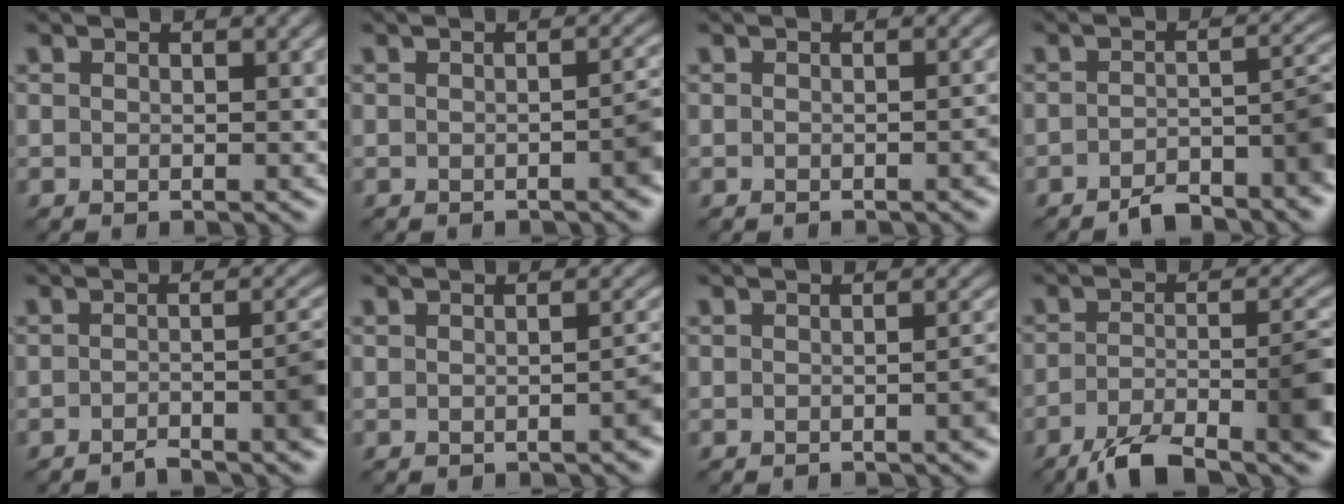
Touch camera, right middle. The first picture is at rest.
{"total": 2.3, "force": [-0.7, 0.5, 2.2], "torque": [-0.022, 0.008, -0.012]}
{"total": 1.1, "force": [-0.6, 0.2, 0.9], "torque": [-0.009, 0.002, -0.009]}
{"total": 5.9, "force": [-3.8, 1.7, 4.1], "torque": [-0.053, 0.008, -0.065]}
{"total": 4.1, "force": [-2.4, 0.9, 3.1], "torque": [-0.036, 0.006, -0.048]}
{"total": 1.7, "force": [-0.7, 0.4, 1.5], "torque": [-0.017, 0.006, -0.011]}
{"total": 1.9, "force": [-0.8, 0.4, 1.7], "torque": [-0.014, 0.006, -0.014]}
{"total": 8.7, "force": [-5.2, 2.3, 6.6], "torque": [-0.108, 0.001, -0.092]}